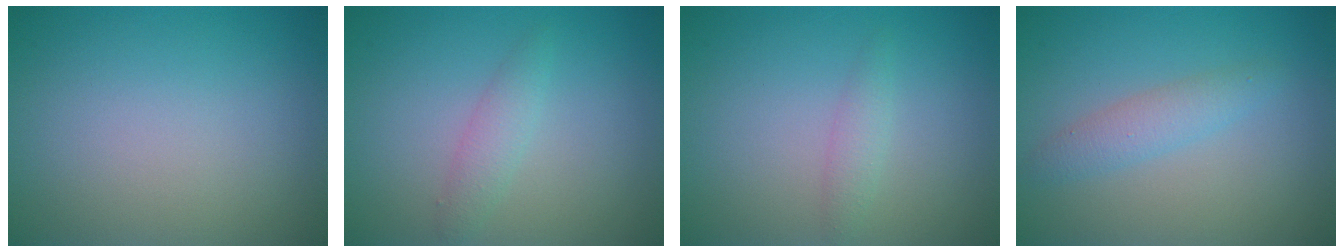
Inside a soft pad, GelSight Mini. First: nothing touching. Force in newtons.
{"total": 1.7, "press": 1.7, "slide": 0.1}
{"total": 1.2, "press": 1.2, "slide": 0.0}
{"total": 2.1, "press": 2.1, "slide": 0.0}